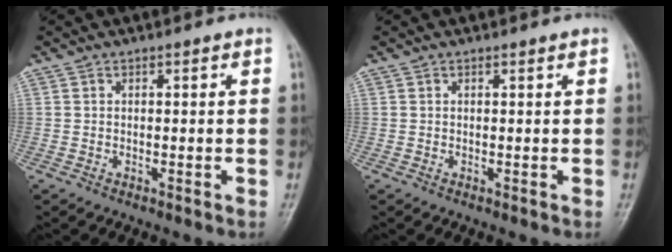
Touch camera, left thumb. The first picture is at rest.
{"total": 0.0}